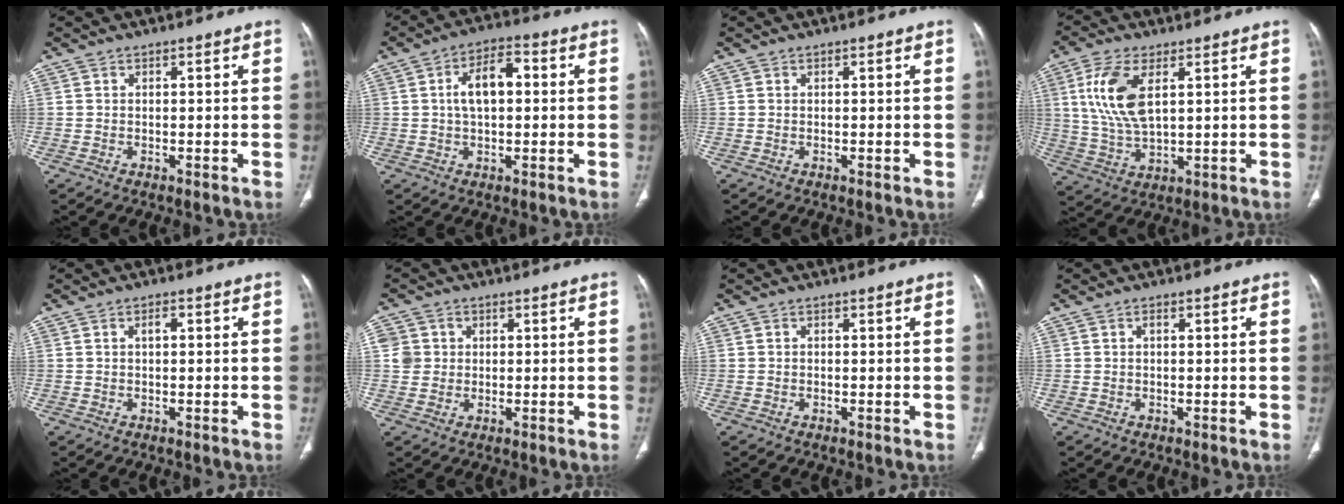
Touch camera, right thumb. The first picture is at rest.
{"total": 8.3, "force": [1.0, 4.4, 6.9], "torque": [-0.117, 0.021, 0.012]}
{"total": 0.0}
{"total": 11.5, "force": [3.6, 5.4, 9.5], "torque": [-0.206, -0.010, 0.076]}
{"total": 1.4, "force": [0.3, 0.7, 1.2], "torque": [-0.022, 0.004, 0.003]}
{"total": 4.4, "force": [0.8, 4.2, 1.0], "torque": [0.002, 0.004, 0.017]}
{"total": 0.0}
{"total": 0.7, "force": [0.2, 0.3, 0.6], "torque": [-0.012, 0.001, 0.000]}